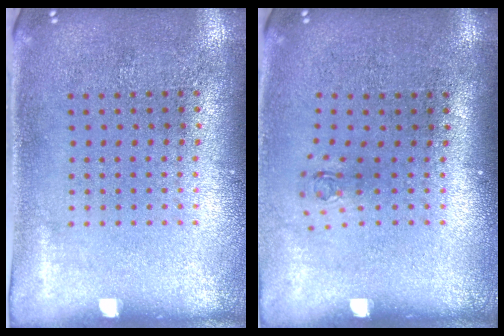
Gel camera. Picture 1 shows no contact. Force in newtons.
{"total": 0.7, "press": 0.3, "slide": 0.6}